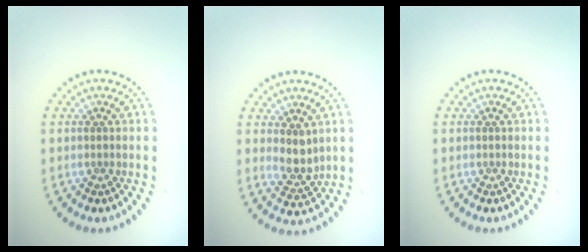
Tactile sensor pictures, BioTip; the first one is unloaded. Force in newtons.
{"total": 2.4, "press": 2.0, "slide": 1.4}
{"total": 0.0}